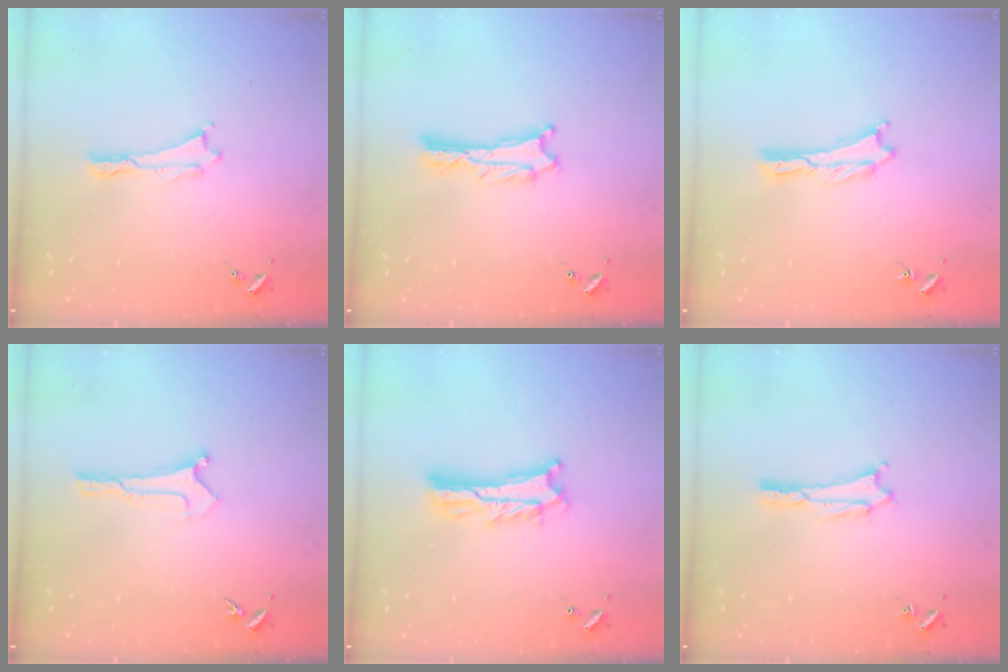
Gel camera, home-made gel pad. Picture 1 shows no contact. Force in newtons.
{"total": 0.9, "press": 0.9, "slide": 0.1}
{"total": 0.0}
{"total": 0.0}
{"total": 4.9, "press": 4.8, "slide": 0.5}
{"total": 1.6, "press": 1.6, "slide": 0.2}